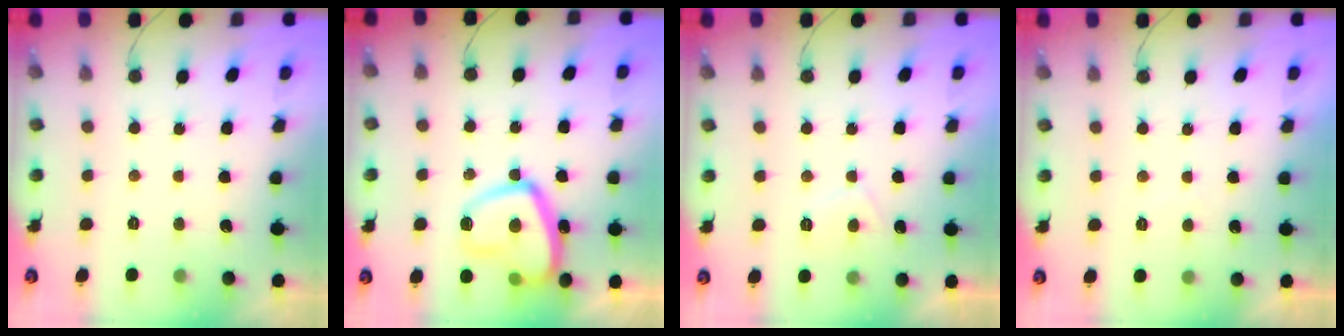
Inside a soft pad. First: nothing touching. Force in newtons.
{"total": 16.8, "press": 16.7, "slide": 1.5}
{"total": 2.8, "press": 2.7, "slide": 0.6}
{"total": 0.5, "press": 0.3, "slide": 0.5}